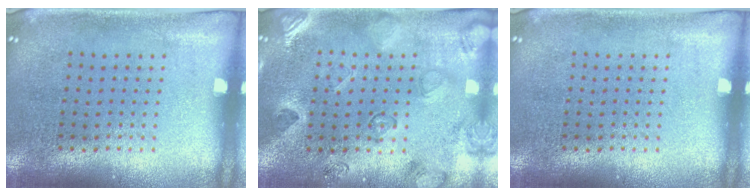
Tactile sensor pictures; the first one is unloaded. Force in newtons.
{"total": 2.3, "press": 2.0, "slide": 1.1}
{"total": 0.0}